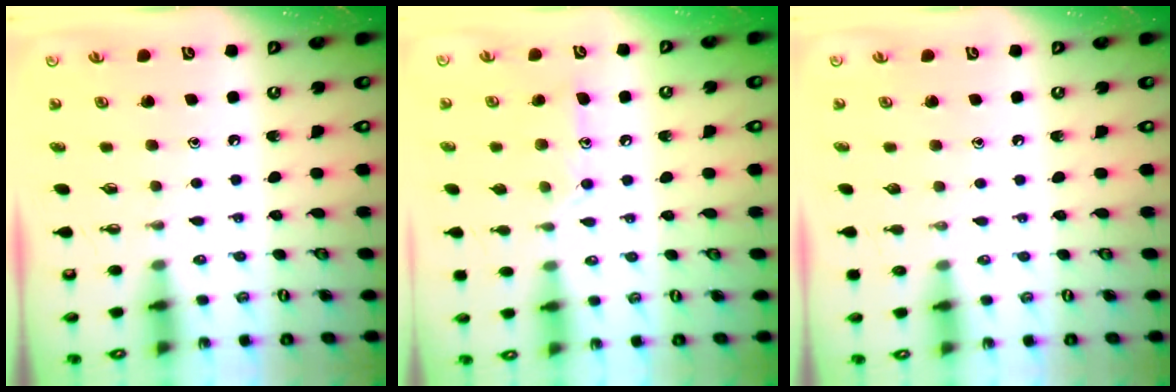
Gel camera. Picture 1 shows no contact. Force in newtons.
{"total": 10.3, "press": 10.3, "slide": 0.8}
{"total": 0.0}